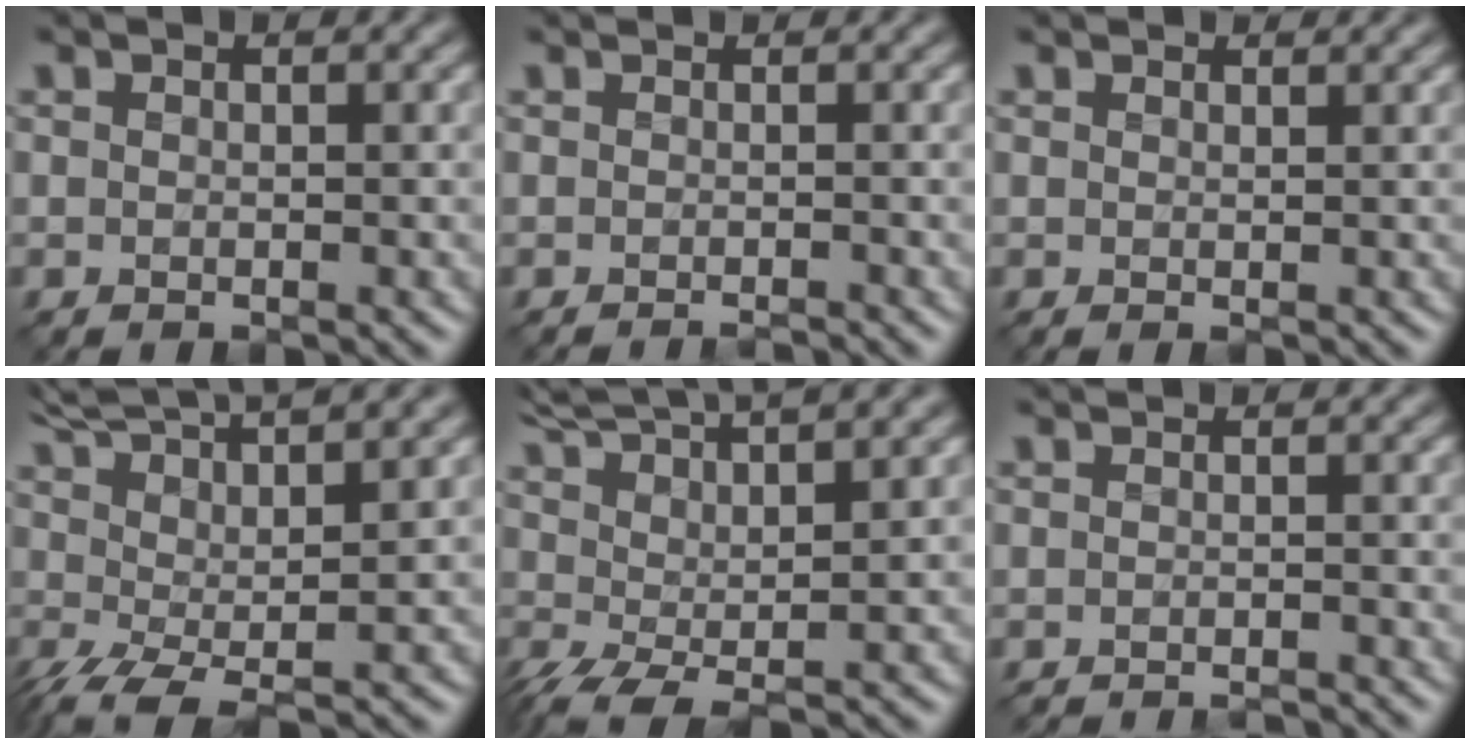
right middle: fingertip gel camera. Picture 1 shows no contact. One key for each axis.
{"total": 1.5, "fx": -0.8, "fy": 0.5, "fz": 1.2, "tx": -0.002, "ty": -0.011, "tz": -0.019}
{"total": 1.5, "fx": 1.4, "fy": 0.2, "fz": 0.5, "tx": -0.013, "ty": -0.004, "tz": 0.017}
{"total": 8.9, "fx": 3.9, "fy": 2.8, "fz": 7.5, "tx": -0.138, "ty": 0.012, "tz": 0.069}
{"total": 8.2, "fx": 4.1, "fy": 2.5, "fz": 6.6, "tx": -0.122, "ty": 0.016, "tz": 0.074}
{"total": 2.2, "fx": -1.9, "fy": 0.3, "fz": 1.1, "tx": 0.001, "ty": -0.007, "tz": -0.027}